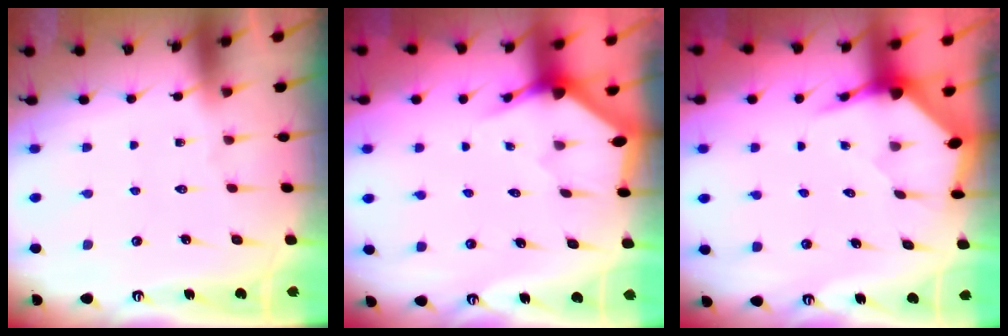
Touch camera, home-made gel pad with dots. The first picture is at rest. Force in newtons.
{"total": 3.1, "press": 3.1, "slide": 0.1}
{"total": 3.7, "press": 3.7, "slide": 0.4}